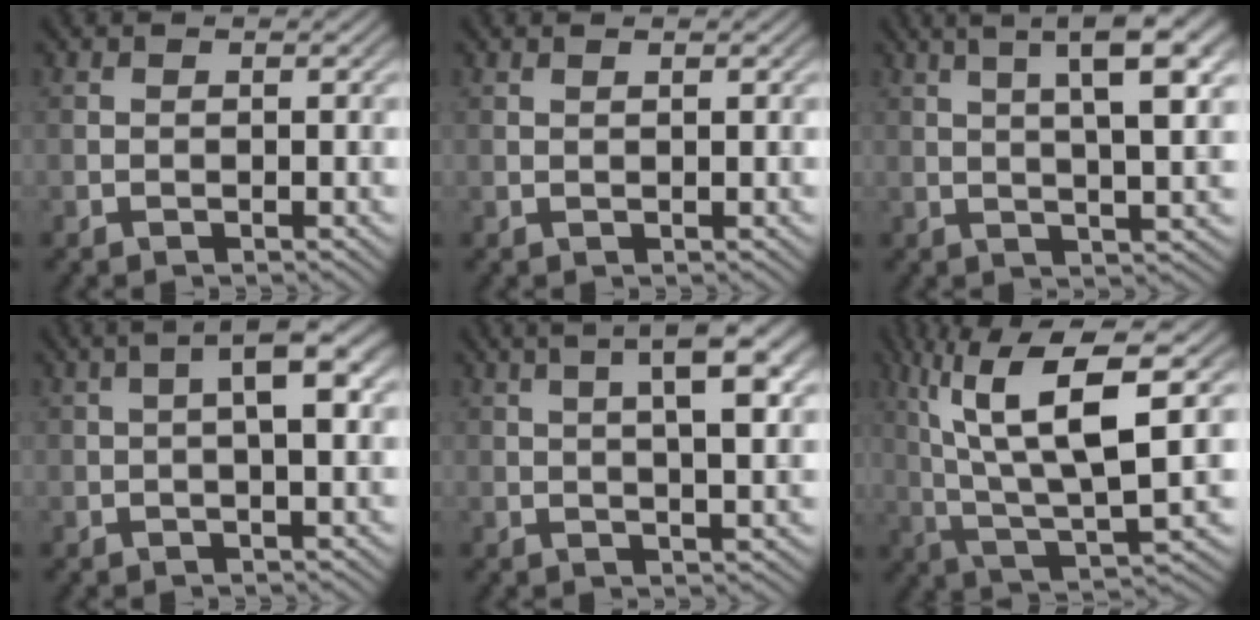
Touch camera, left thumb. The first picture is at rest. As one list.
[{"total": 0.7, "force": [0.1, -0.7, 0.1], "torque": [0.002, 0.002, 0.002]}, {"total": 9.2, "force": [3.7, 1.2, 8.4], "torque": [-0.116, 0.018, 0.058]}, {"total": 4.4, "force": [0.4, 0.5, 4.3], "torque": [-0.063, 0.011, 0.004]}, {"total": 7.2, "force": [2.4, 1.1, 6.7], "torque": [-0.092, 0.012, 0.037]}, {"total": 12.7, "force": [3.9, 3.0, 11.7], "torque": [-0.227, 0.017, 0.077]}]